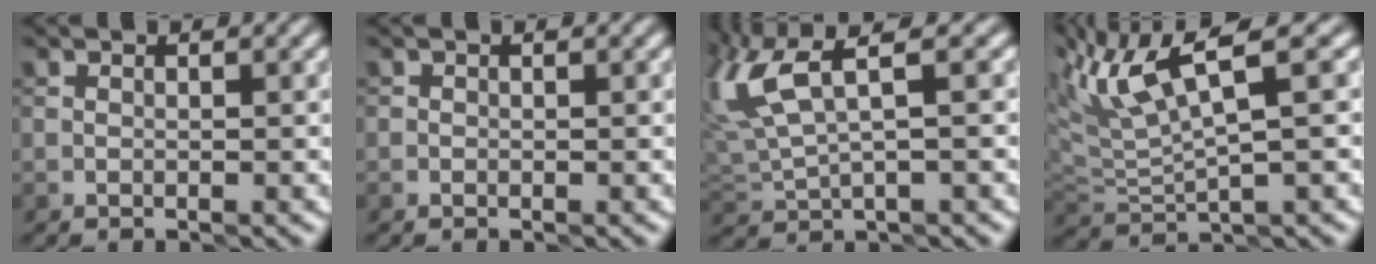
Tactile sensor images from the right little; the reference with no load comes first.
{"total": 0.0}
{"total": 6.6, "force": [2.7, 2.2, 5.6], "torque": [-0.144, 0.016, 0.053]}
{"total": 7.3, "force": [3.5, 1.3, 6.3], "torque": [-0.129, 0.020, 0.069]}